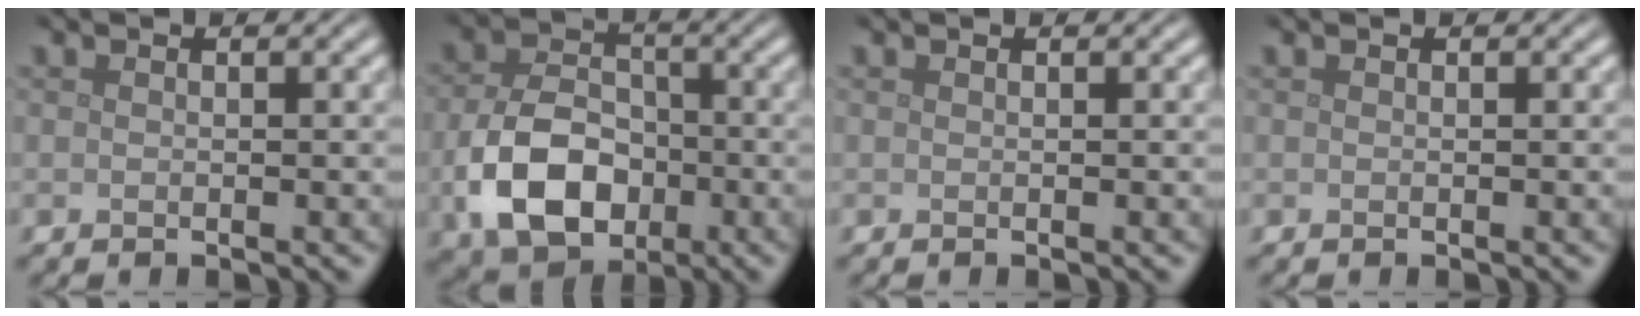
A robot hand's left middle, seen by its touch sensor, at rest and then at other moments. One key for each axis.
{"total": 8.1, "fx": -2.5, "fy": 5.7, "fz": 5.2, "tx": -0.110, "ty": -0.010, "tz": -0.046}
{"total": 0.0}
{"total": 0.0}